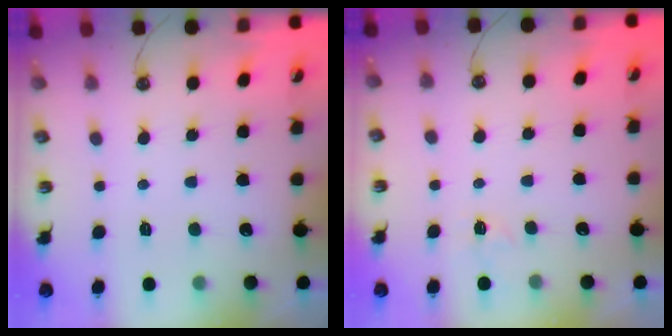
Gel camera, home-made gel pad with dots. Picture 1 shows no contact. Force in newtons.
{"total": 2.6, "press": 2.6, "slide": 0.4}